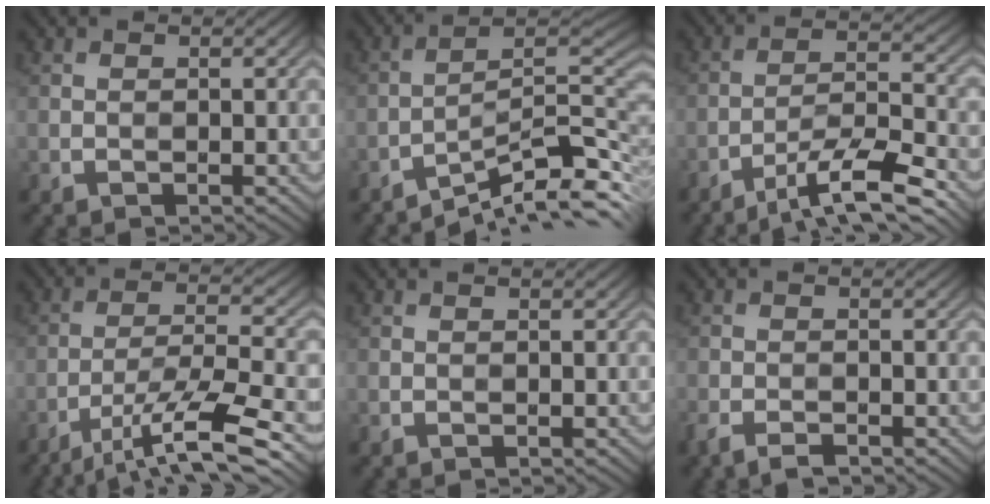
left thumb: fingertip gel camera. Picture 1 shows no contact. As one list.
[{"total": 11.3, "force": [-7.9, 2.2, 7.8], "torque": [-0.118, 0.004, -0.135]}, {"total": 10.5, "force": [-7.6, 2.0, 7.1], "torque": [-0.127, 0.008, -0.132]}, {"total": 11.9, "force": [-7.6, 2.2, 8.8], "torque": [-0.162, 0.000, -0.134]}, {"total": 0.0}, {"total": 2.9, "force": [-2.2, 0.8, 1.7], "torque": [-0.037, -0.005, -0.045]}]